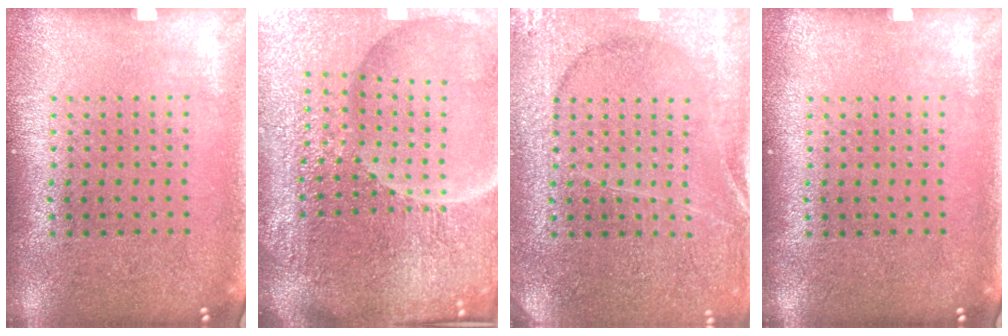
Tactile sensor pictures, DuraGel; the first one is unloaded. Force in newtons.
{"total": 6.2, "press": 5.7, "slide": 2.5}
{"total": 3.0, "press": 2.9, "slide": 0.4}
{"total": 0.0}